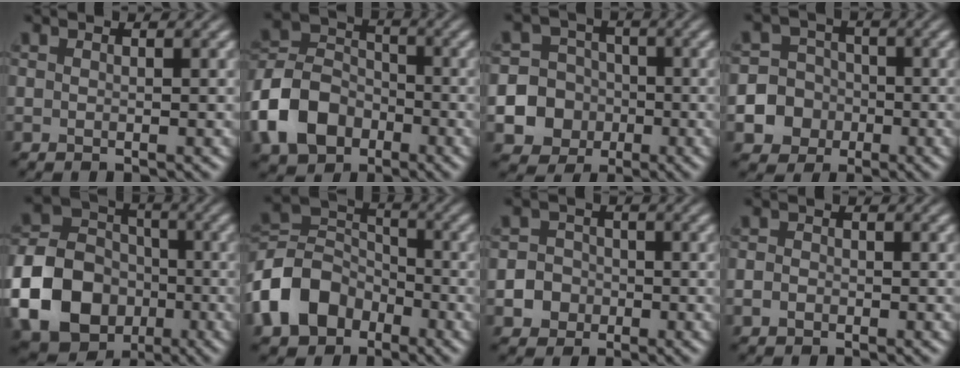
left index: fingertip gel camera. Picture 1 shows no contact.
{"total": 6.9, "force": [-3.8, 4.9, 3.1], "torque": [-0.072, 0.006, -0.076]}
{"total": 11.5, "force": [-4.5, 10.5, 1.1], "torque": [-0.057, -0.030, -0.086]}
{"total": 7.0, "force": [-3.4, 6.1, 0.3], "torque": [-0.009, -0.009, -0.067]}
{"total": 10.7, "force": [-4.1, 8.4, 5.2], "torque": [-0.132, -0.011, -0.073]}
{"total": 7.1, "force": [-4.2, 5.1, 2.7], "torque": [-0.063, 0.008, -0.086]}
{"total": 2.5, "force": [-1.5, 2.0, -0.2], "torque": [0.015, 0.003, -0.020]}
{"total": 1.0, "force": [-0.9, 0.1, -0.4], "torque": [-0.002, -0.001, -0.004]}